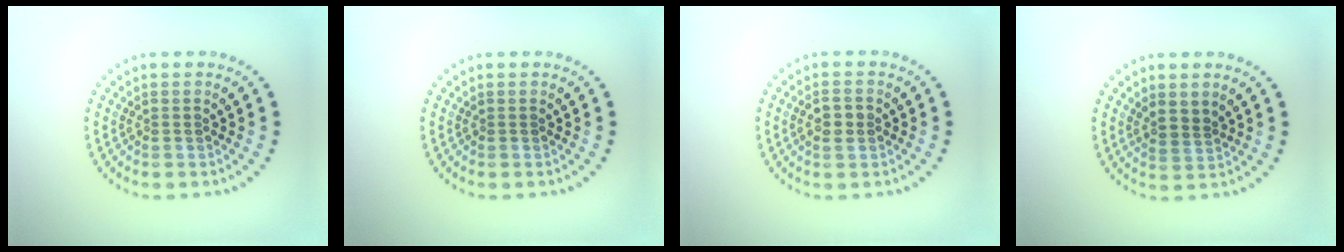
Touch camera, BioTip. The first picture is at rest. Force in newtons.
{"total": 0.0}
{"total": 1.9, "press": 1.9, "slide": 0.4}
{"total": 1.6, "press": 1.4, "slide": 0.8}